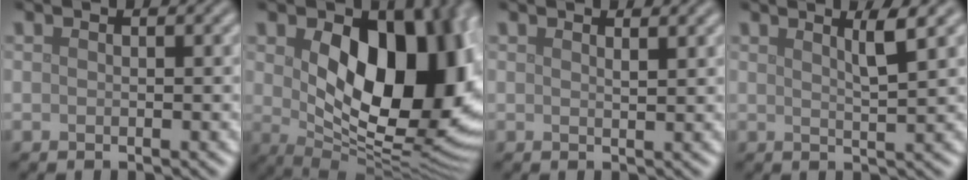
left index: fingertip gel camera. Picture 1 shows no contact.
{"total": 14.7, "force": [2.5, 8.2, 11.9], "torque": [-0.143, -0.012, 0.049]}
{"total": 1.1, "force": [0.9, 0.3, 0.6], "torque": [-0.002, 0.002, 0.012]}
{"total": 2.9, "force": [1.6, 0.4, 2.4], "torque": [-0.030, 0.006, 0.024]}